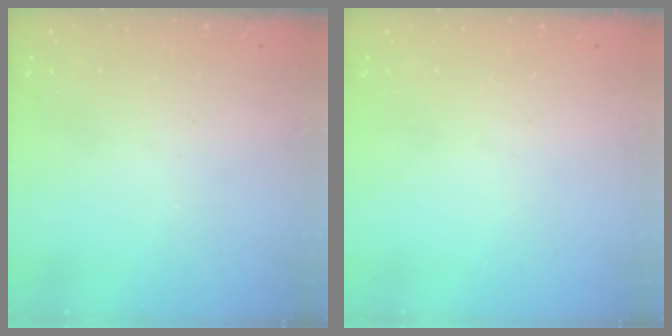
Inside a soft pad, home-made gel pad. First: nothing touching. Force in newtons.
{"total": 0.0}